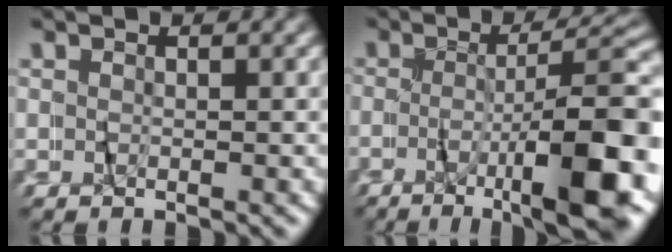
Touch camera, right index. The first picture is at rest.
{"total": 11.5, "force": [-4.3, 2.6, 10.3], "torque": [-0.128, 0.005, -0.065]}